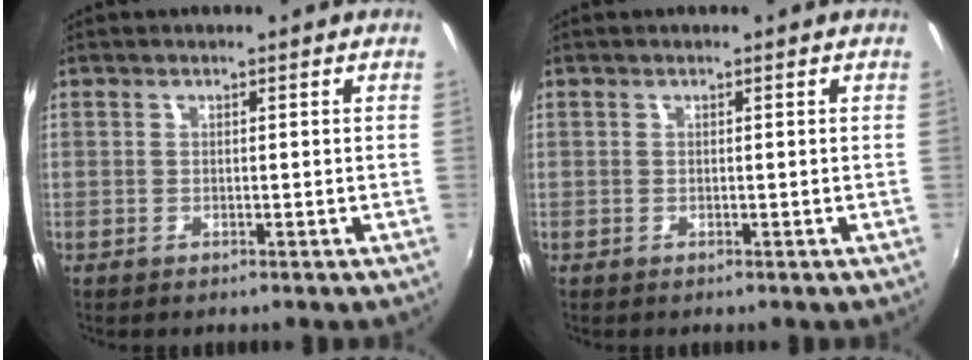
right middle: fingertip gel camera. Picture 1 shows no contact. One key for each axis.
{"total": 0.0}